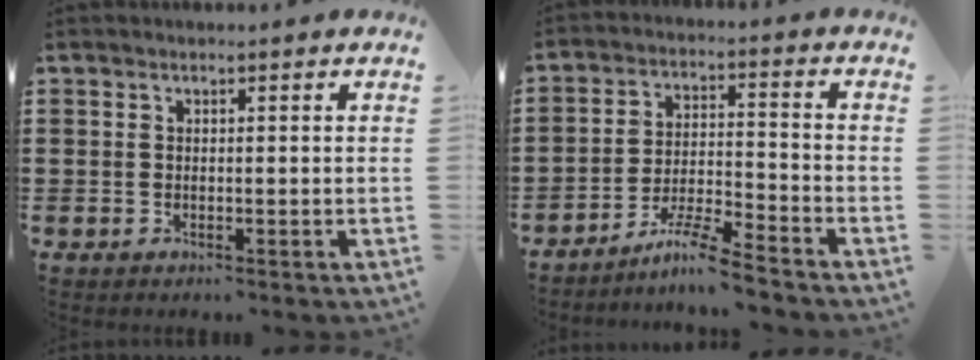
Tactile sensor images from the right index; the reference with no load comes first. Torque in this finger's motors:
{"motor_torque": [2.02, 0.12, -0.02, 0.01]}